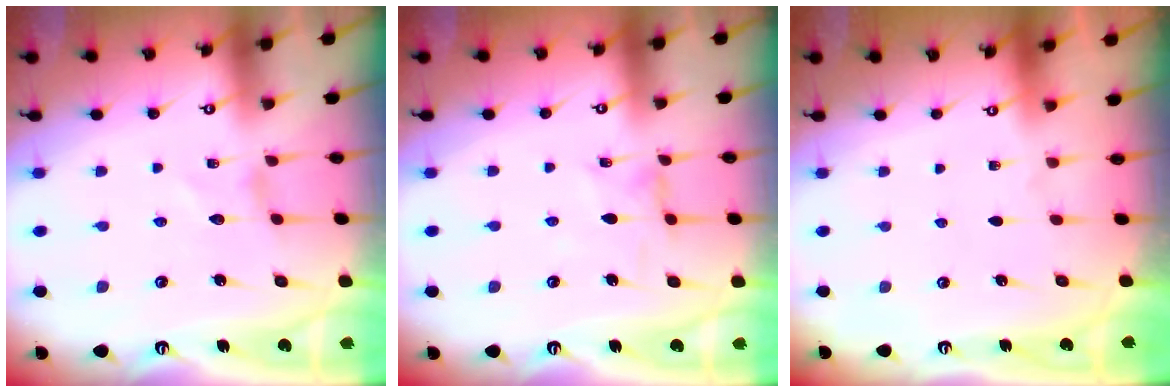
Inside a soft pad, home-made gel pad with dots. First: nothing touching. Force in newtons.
{"total": 1.8, "press": 1.7, "slide": 0.3}
{"total": 0.0}